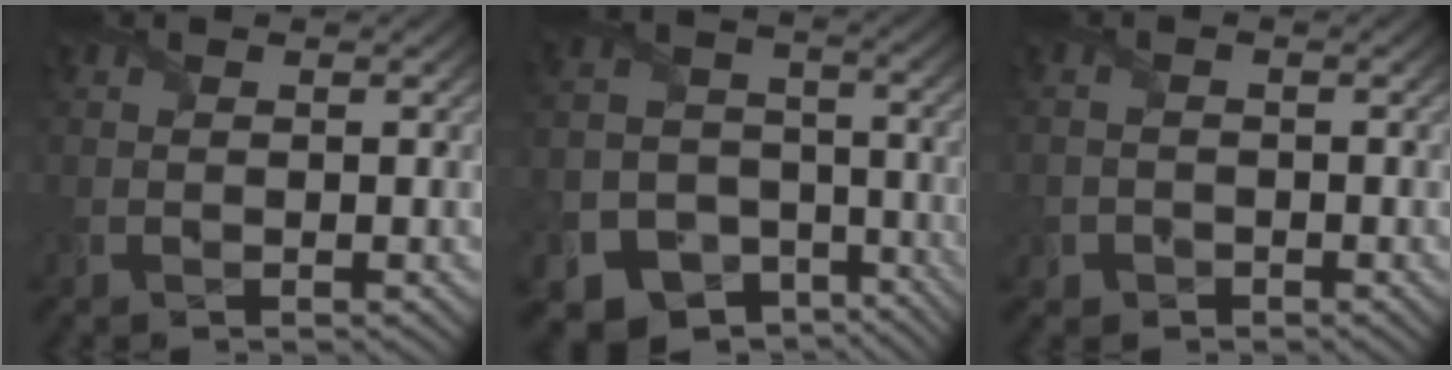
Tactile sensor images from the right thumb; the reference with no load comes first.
{"total": 14.8, "force": [-9.4, 10.3, 4.7], "torque": [-0.124, -0.053, -0.149]}
{"total": 2.2, "force": [-1.5, 1.7, 0.3], "torque": [-0.009, -0.002, -0.029]}